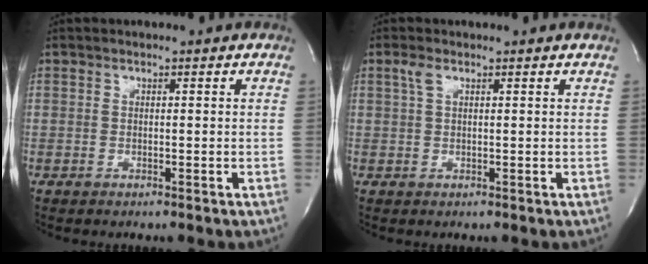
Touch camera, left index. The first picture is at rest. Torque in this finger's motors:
{"motor_torque": [0.77, 0.10, 0.11, 0.01]}